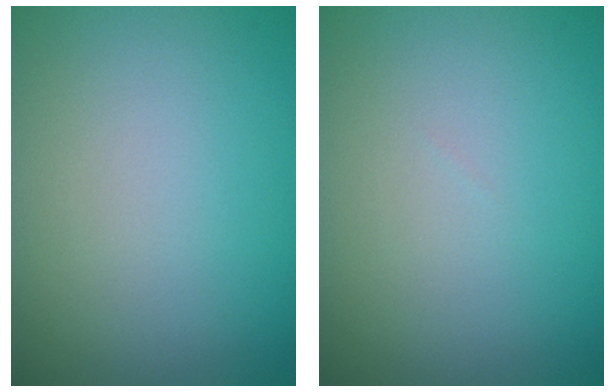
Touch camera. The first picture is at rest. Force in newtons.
{"total": 0.0}